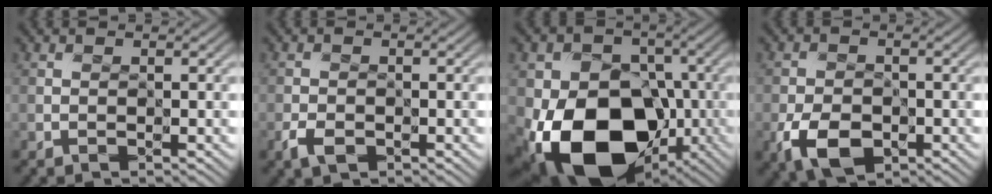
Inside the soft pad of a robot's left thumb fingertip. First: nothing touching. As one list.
[{"total": 2.0, "force": [-1.2, 1.2, 1.0], "torque": [-0.026, -0.006, -0.026]}, {"total": 18.4, "force": [-6.2, 13.2, 11.2], "torque": [-0.204, -0.034, -0.115]}, {"total": 5.7, "force": [-2.6, 3.6, 3.6], "torque": [-0.077, -0.012, -0.054]}]